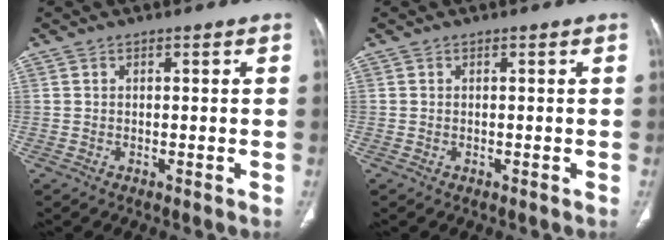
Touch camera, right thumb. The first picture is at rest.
{"total": 0.0}